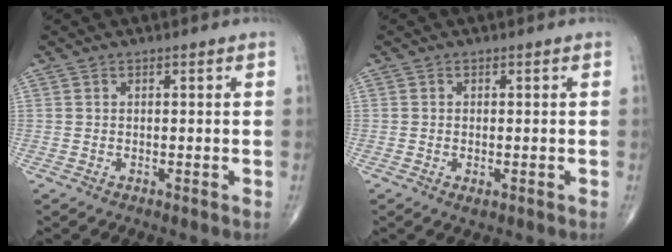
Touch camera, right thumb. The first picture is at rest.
{"total": 1.5, "force": [-0.5, 0.7, 1.2], "torque": [-0.024, -0.003, -0.006]}